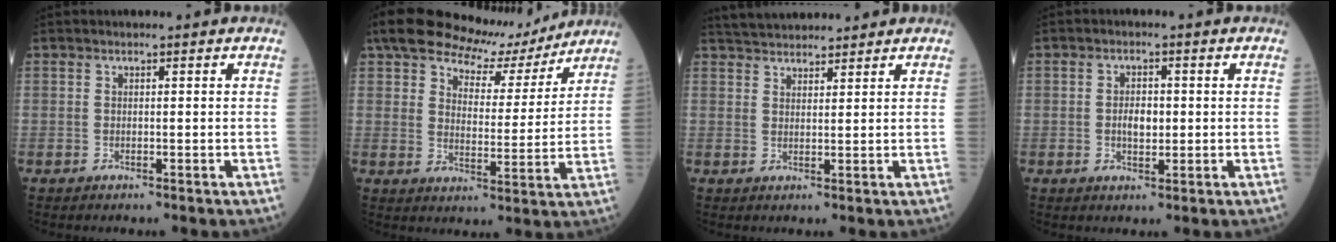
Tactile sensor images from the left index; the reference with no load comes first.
{"total": 12.4, "force": [10.6, 4.4, 4.6], "torque": [-0.071, 0.012, 0.154]}
{"total": 6.0, "force": [5.4, 1.1, 2.2], "torque": [-0.026, 0.037, 0.089]}
{"total": 3.0, "force": [-0.2, 1.6, 2.5], "torque": [-0.040, 0.001, -0.002]}